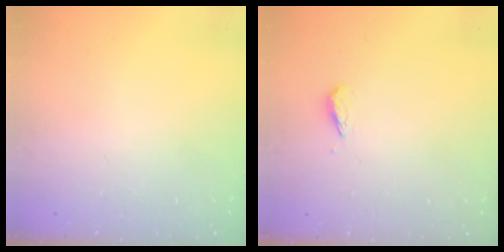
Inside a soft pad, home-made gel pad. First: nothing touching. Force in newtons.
{"total": 3.0, "press": 2.9, "slide": 0.6}